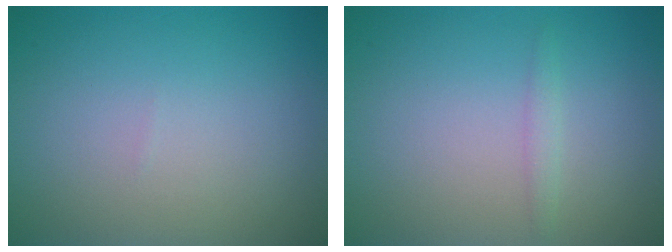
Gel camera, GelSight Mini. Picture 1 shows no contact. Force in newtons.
{"total": 0.8, "press": 0.8, "slide": 0.0}